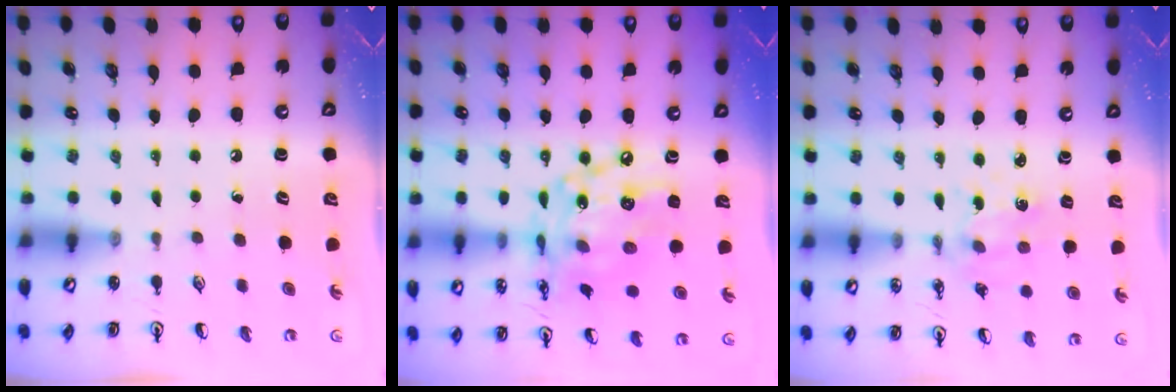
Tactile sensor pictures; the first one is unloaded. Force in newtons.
{"total": 16.8, "press": 16.8, "slide": 1.4}
{"total": 1.8, "press": 1.7, "slide": 0.3}